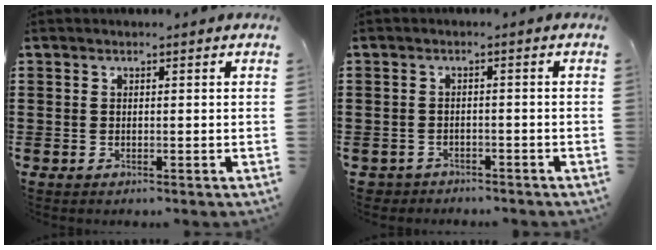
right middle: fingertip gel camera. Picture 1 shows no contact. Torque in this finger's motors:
{"motor_torque": [-0.45, 0.26, -0.05, -0.02]}